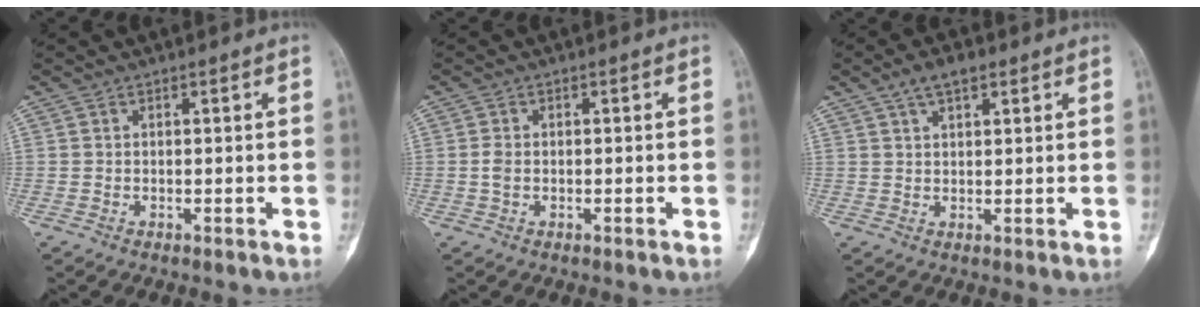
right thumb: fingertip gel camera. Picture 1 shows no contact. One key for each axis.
{"total": 1.6, "fx": -0.3, "fy": 1.0, "fz": 1.2, "tx": -0.033, "ty": 0.004, "tz": -0.007}
{"total": 4.8, "fx": 2.8, "fy": 2.2, "fz": 3.2, "tx": -0.048, "ty": 0.001, "tz": 0.048}